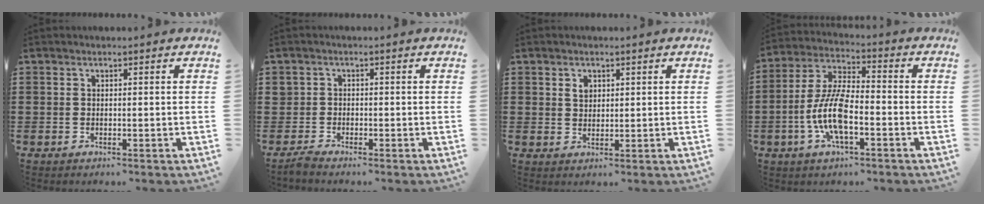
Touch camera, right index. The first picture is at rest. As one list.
[{"total": 1.4, "force": [-1.0, 0.9, 0.3], "torque": [-0.010, 0.005, -0.023]}, {"total": 1.9, "force": [0.9, 1.4, 1.0], "torque": [-0.025, 0.006, 0.016]}, {"total": 9.7, "force": [-2.9, 3.5, 8.6], "torque": [-0.197, -0.007, -0.061]}]